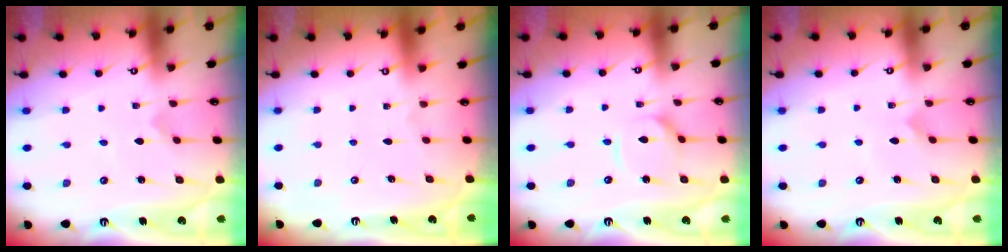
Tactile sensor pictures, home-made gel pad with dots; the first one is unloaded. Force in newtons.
{"total": 0.0}
{"total": 4.8, "press": 4.8, "slide": 0.5}
{"total": 2.0, "press": 2.0, "slide": 0.1}